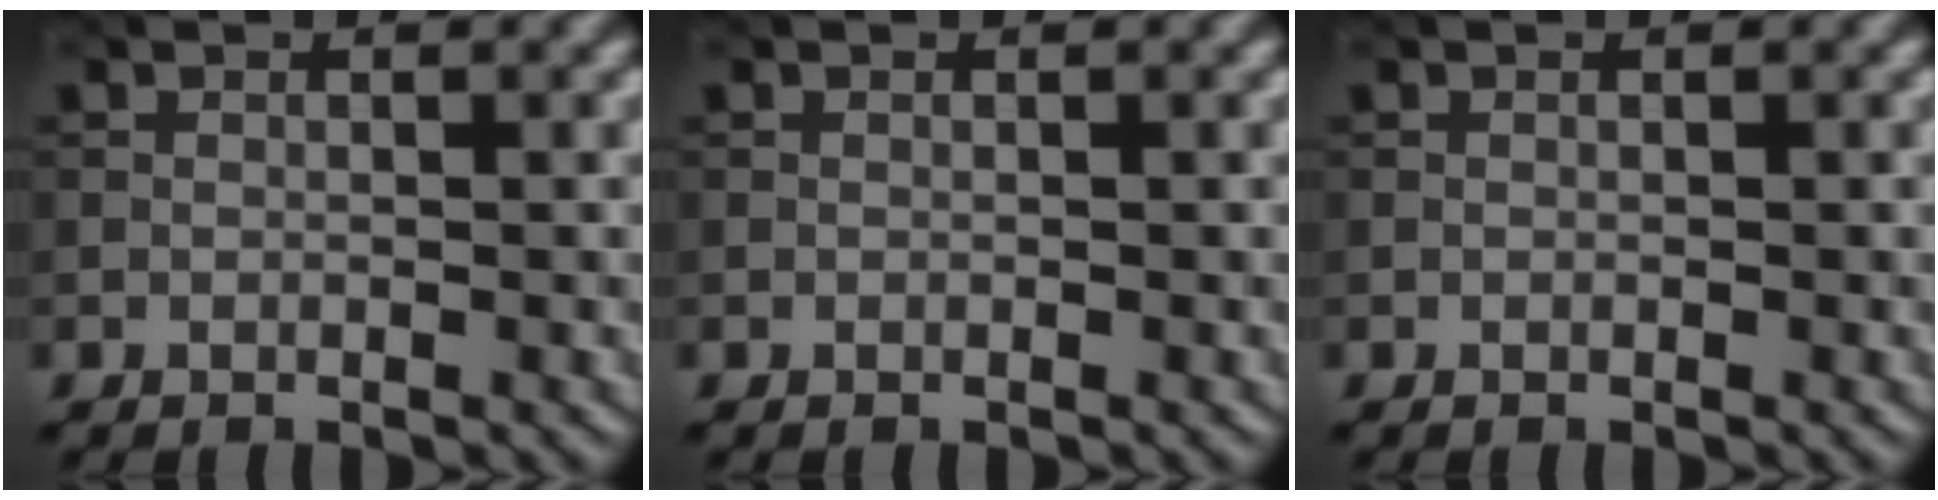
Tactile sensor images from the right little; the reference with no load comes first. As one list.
[{"total": 0.0}, {"total": 0.0}]